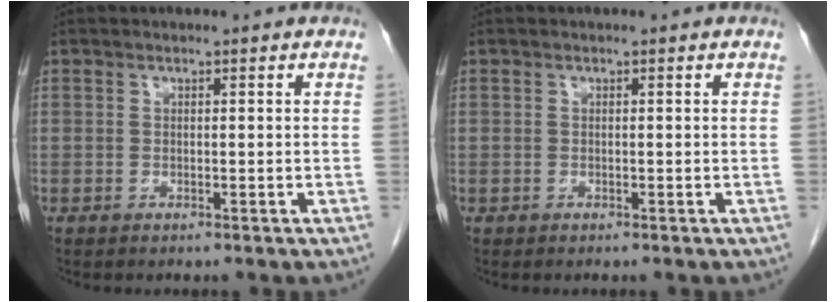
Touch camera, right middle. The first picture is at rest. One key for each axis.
{"total": 0.0}